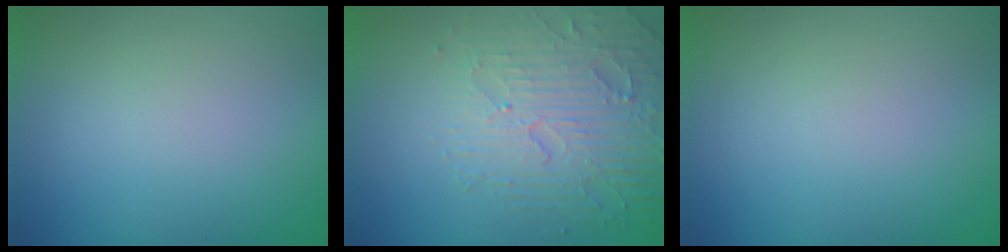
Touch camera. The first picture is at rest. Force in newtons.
{"total": 4.4, "press": 3.9, "slide": 2.1}
{"total": 0.0}